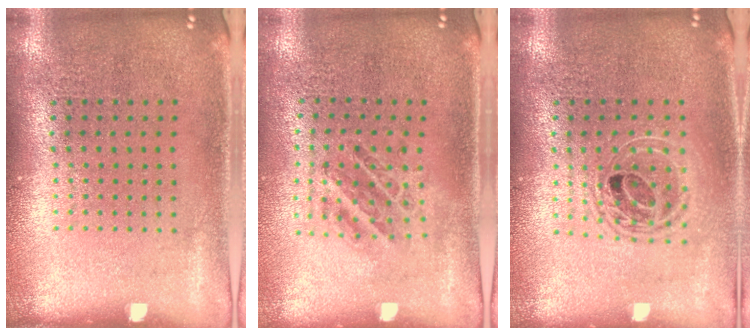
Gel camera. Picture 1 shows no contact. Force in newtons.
{"total": 1.0, "press": 1.0, "slide": 0.1}
{"total": 1.7, "press": 1.4, "slide": 0.9}